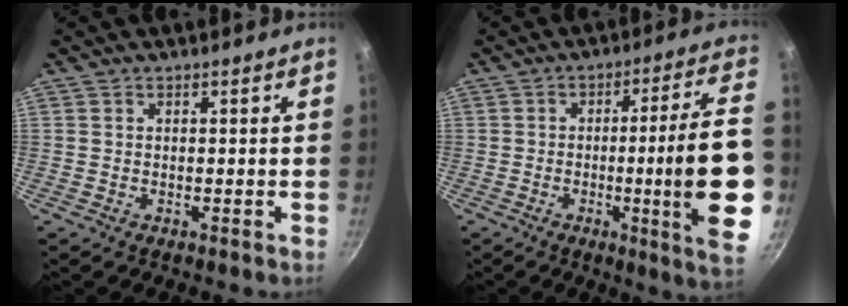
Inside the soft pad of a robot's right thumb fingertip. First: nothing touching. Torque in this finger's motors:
{"motor_torque": [1.41, 3.60, 1.96, -0.12, 0.46]}